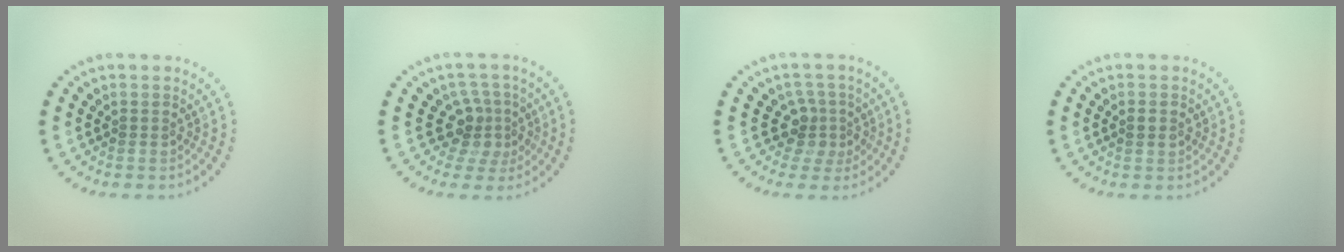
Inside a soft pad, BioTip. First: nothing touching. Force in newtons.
{"total": 3.2, "press": 2.3, "slide": 2.2}
{"total": 2.7, "press": 1.9, "slide": 1.9}
{"total": 1.6, "press": 1.6, "slide": 0.1}